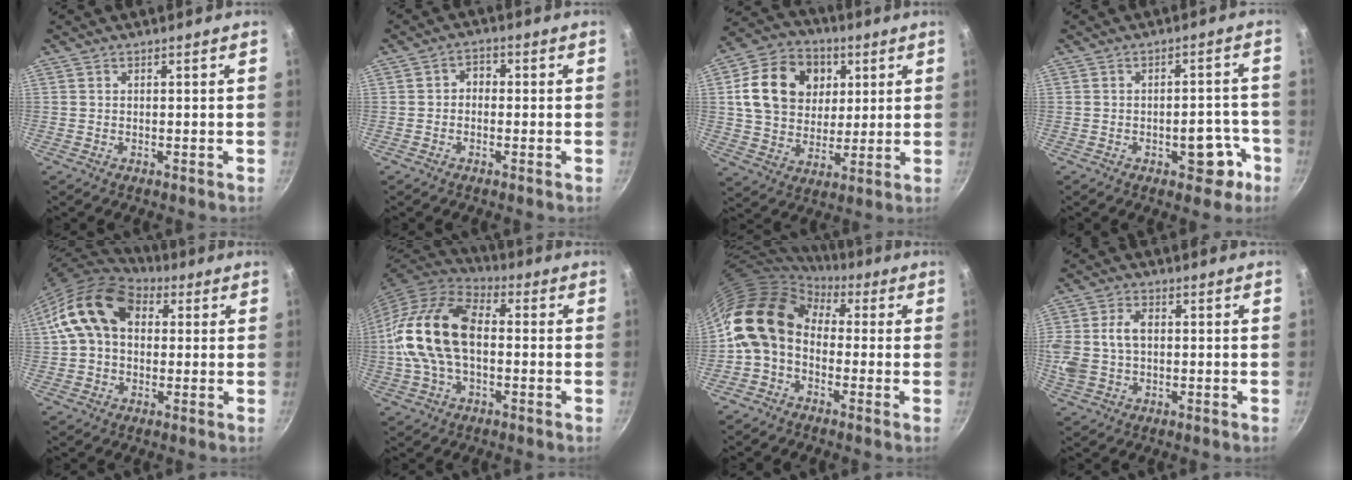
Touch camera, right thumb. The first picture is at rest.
{"total": 2.9, "force": [-0.3, 2.4, 1.6], "torque": [-0.011, 0.011, -0.013]}
{"total": 17.7, "force": [4.6, 13.9, 9.9], "torque": [-0.148, 0.003, 0.074]}
{"total": 7.3, "force": [-3.3, 3.9, 5.1], "torque": [-0.026, 0.031, -0.036]}
{"total": 14.9, "force": [3.1, 10.8, 9.9], "torque": [-0.150, 0.026, 0.039]}
{"total": 19.3, "force": [-0.2, 12.0, 15.1], "torque": [-0.278, 0.034, -0.018]}
{"total": 13.0, "force": [0.6, 9.8, 8.6], "torque": [-0.130, 0.029, -0.015]}
{"total": 11.4, "force": [0.7, 8.3, 7.8], "torque": [-0.166, 0.019, 0.011]}